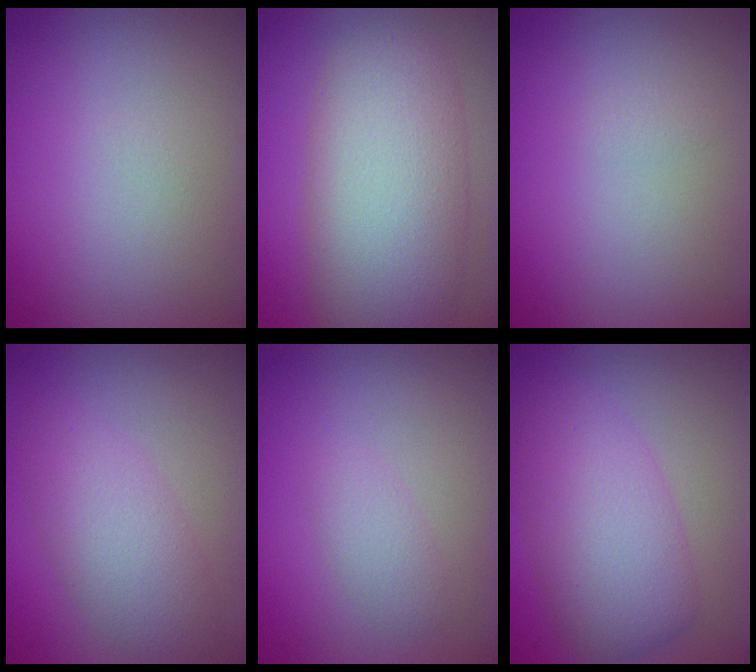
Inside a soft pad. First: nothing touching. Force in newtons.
{"total": 9.7, "press": 9.7, "slide": 0.5}
{"total": 0.6, "press": 0.6, "slide": 0.0}
{"total": 4.4, "press": 4.4, "slide": 0.2}
{"total": 1.6, "press": 1.6, "slide": 0.1}
{"total": 6.5, "press": 6.5, "slide": 0.1}